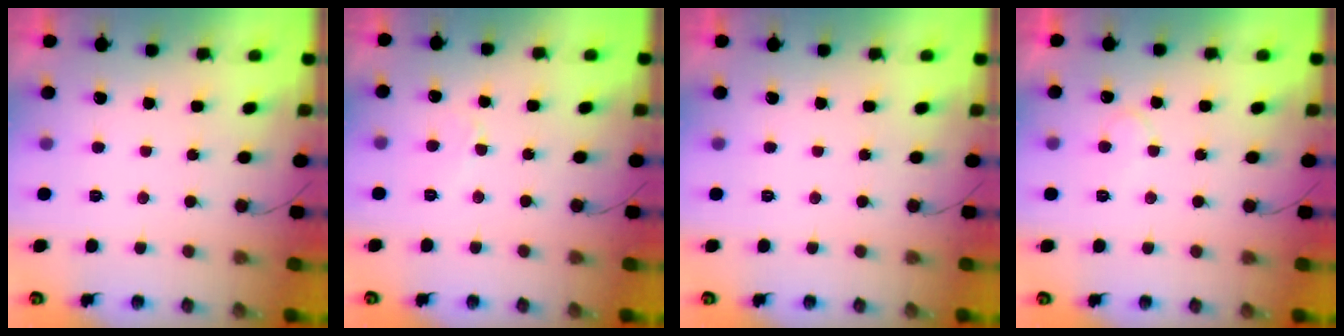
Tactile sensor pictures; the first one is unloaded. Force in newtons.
{"total": 4.2, "press": 4.2, "slide": 0.4}
{"total": 0.0}
{"total": 5.1, "press": 5.1, "slide": 0.3}